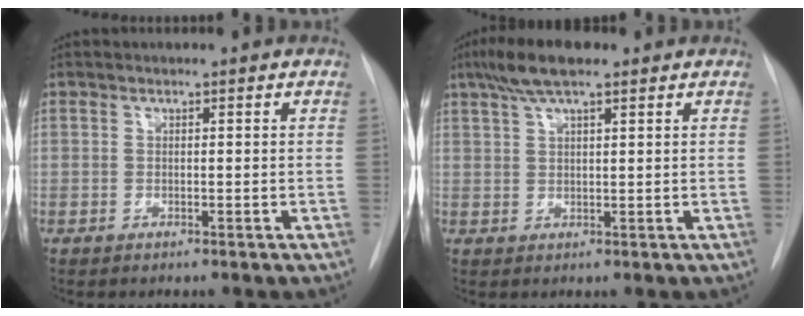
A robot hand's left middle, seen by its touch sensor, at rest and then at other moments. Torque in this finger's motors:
{"motor_torque": [0.27, -0.22, 0.16, 0.05]}